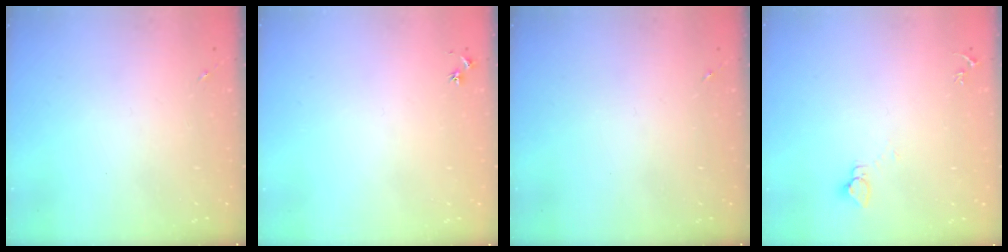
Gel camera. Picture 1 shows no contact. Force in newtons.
{"total": 2.5, "press": 2.5, "slide": 0.3}
{"total": 0.0}
{"total": 2.7, "press": 2.7, "slide": 0.1}